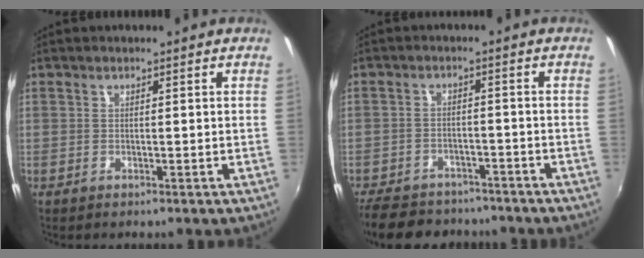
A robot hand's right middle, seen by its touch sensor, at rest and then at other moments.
{"total": 15.1, "force": [-12.4, 6.7, 5.5], "torque": [-0.142, 0.000, -0.183]}